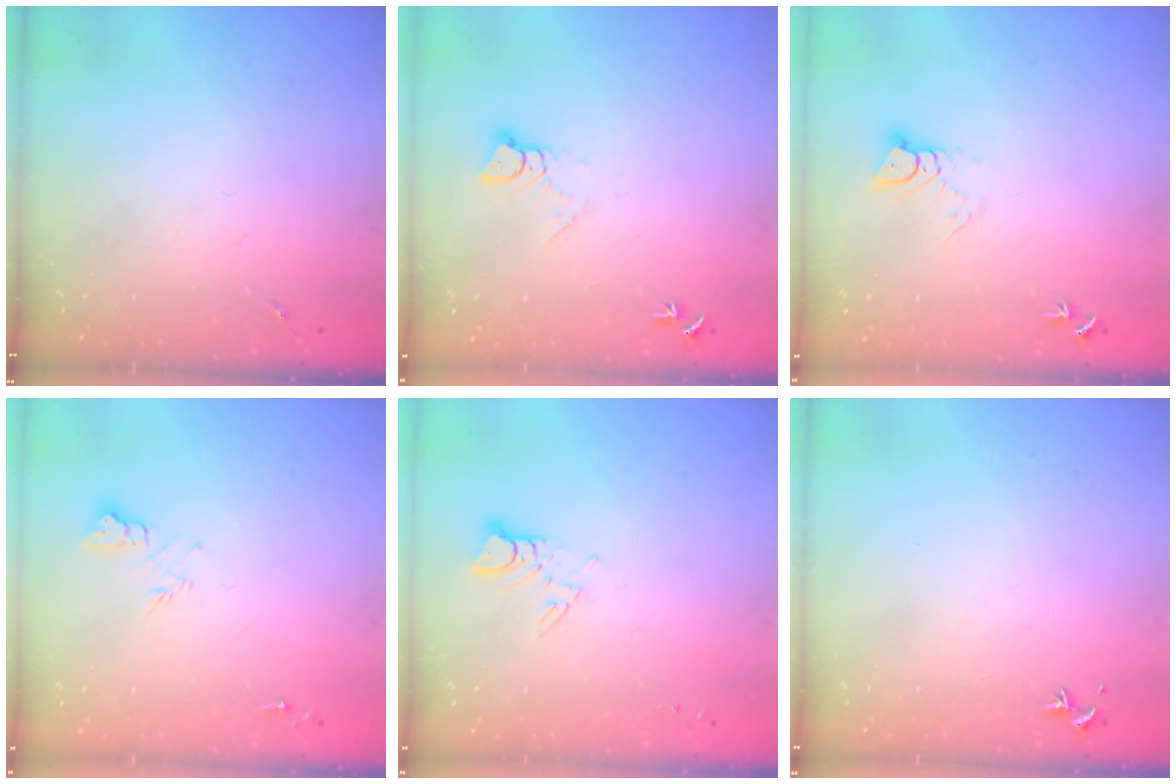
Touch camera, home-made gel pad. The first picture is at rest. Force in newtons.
{"total": 4.1, "press": 4.1, "slide": 0.3}
{"total": 4.7, "press": 4.7, "slide": 0.2}
{"total": 7.1, "press": 7.1, "slide": 0.8}
{"total": 3.9, "press": 3.9, "slide": 0.4}
{"total": 0.7, "press": 0.6, "slide": 0.5}